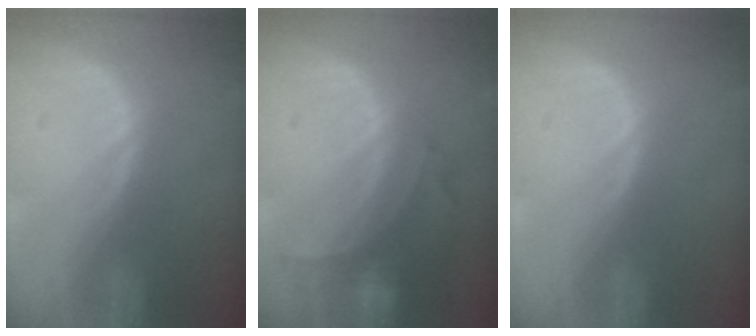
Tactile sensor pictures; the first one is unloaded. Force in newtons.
{"total": 7.2, "press": 6.4, "slide": 3.3}
{"total": 0.0}